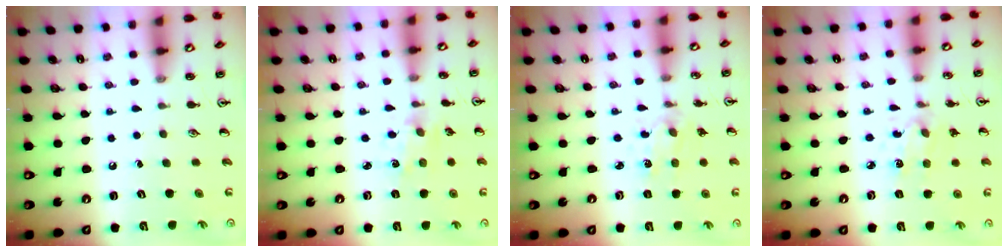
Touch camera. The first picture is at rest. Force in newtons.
{"total": 1.1, "press": 1.1, "slide": 0.2}
{"total": 1.4, "press": 1.4, "slide": 0.3}
{"total": 2.5, "press": 2.4, "slide": 0.7}